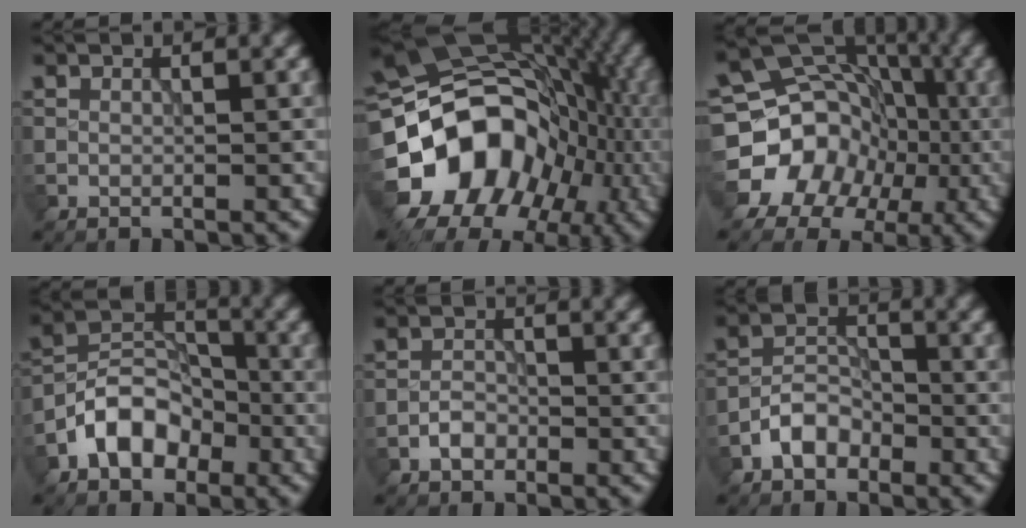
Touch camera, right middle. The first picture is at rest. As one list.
[{"total": 18.6, "force": [-4.4, 14.7, 10.5], "torque": [-0.188, 0.010, -0.085]}, {"total": 13.1, "force": [-4.4, 11.3, 4.9], "torque": [-0.080, -0.014, -0.102]}, {"total": 5.7, "force": [-3.1, 3.7, 3.1], "torque": [-0.048, 0.007, -0.063]}, {"total": 1.7, "force": [-1.0, 1.1, 0.9], "torque": [-0.014, 0.005, -0.021]}, {"total": 3.1, "force": [-1.9, 1.9, 1.5], "torque": [-0.023, 0.012, -0.041]}]